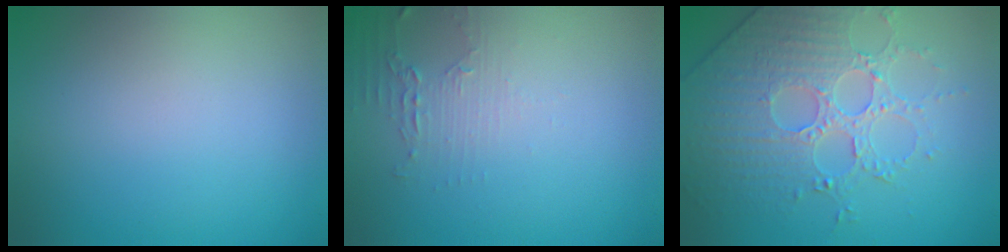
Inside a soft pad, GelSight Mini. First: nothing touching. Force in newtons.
{"total": 1.5, "press": 1.5, "slide": 0.4}
{"total": 4.5, "press": 4.5, "slide": 0.7}